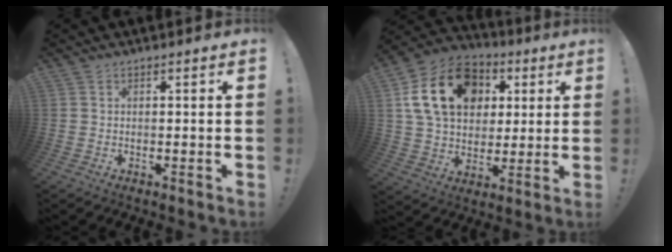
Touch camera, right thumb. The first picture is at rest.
{"total": 21.4, "force": [6.8, 15.5, 13.1], "torque": [-0.215, -0.014, 0.130]}